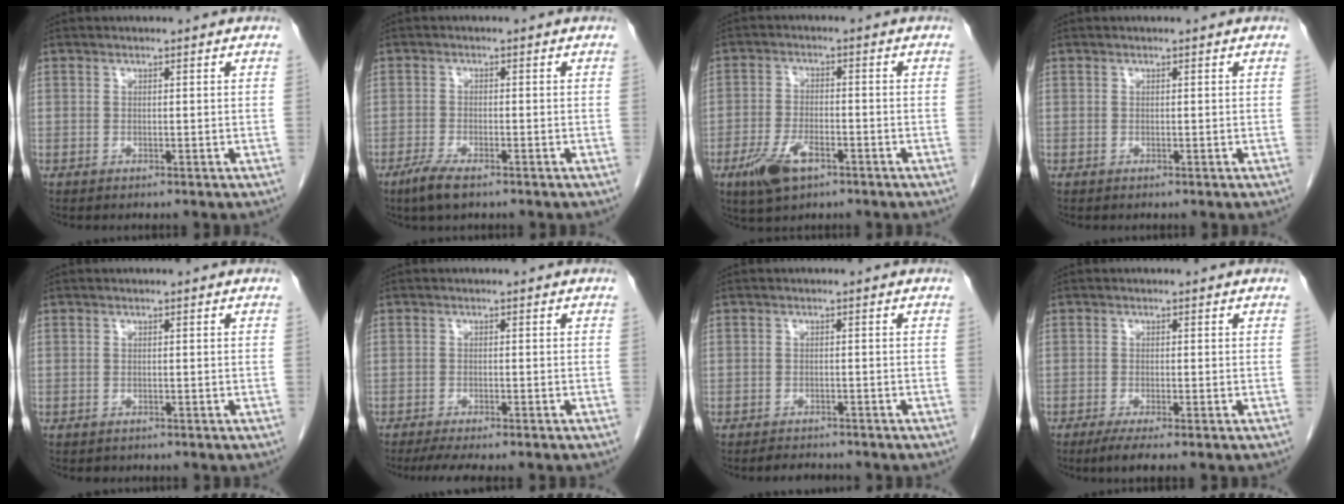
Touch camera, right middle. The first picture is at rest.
{"total": 4.0, "force": [-2.7, 0.9, 2.8], "torque": [-0.064, -0.008, -0.050]}
{"total": 6.5, "force": [-3.6, 2.6, 4.7], "torque": [-0.099, -0.007, -0.062]}
{"total": 0.0}
{"total": 0.7, "force": [-0.5, 0.4, 0.0], "torque": [-0.010, 0.001, -0.008]}
{"total": 6.1, "force": [-5.0, 0.7, 3.3], "torque": [-0.045, -0.011, -0.076]}
{"total": 2.8, "force": [-2.6, 1.0, 0.4], "torque": [-0.011, -0.005, -0.039]}
{"total": 3.4, "force": [-2.4, 0.0, 2.4], "torque": [-0.043, -0.010, -0.041]}